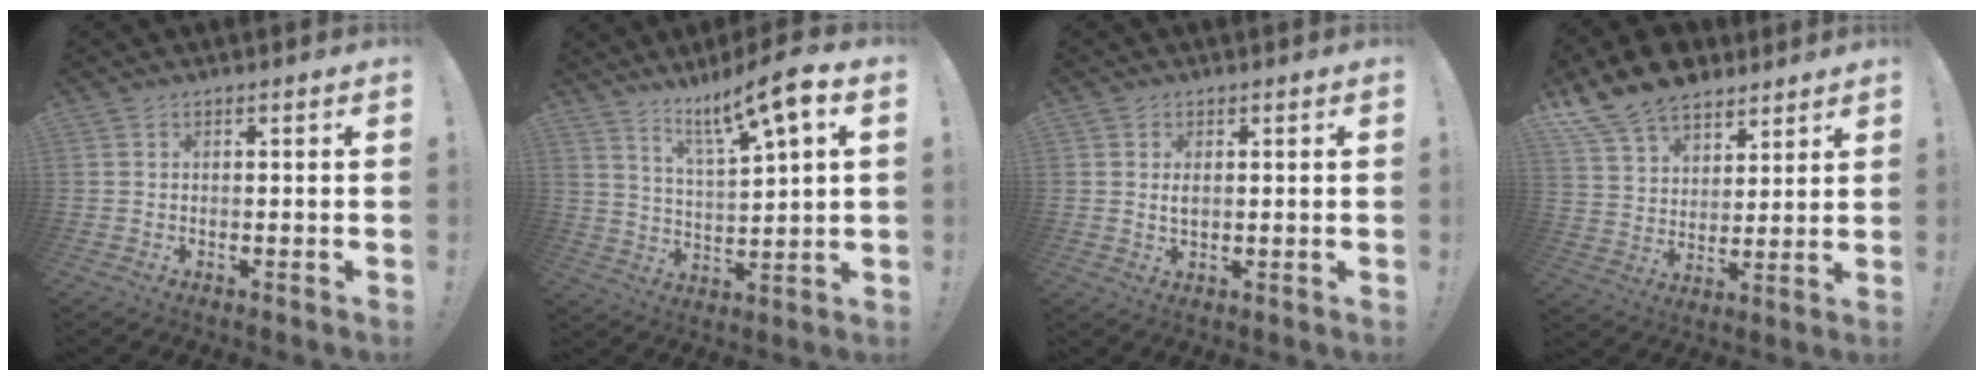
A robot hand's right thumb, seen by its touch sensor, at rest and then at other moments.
{"total": 11.7, "force": [7.6, 1.2, 8.9], "torque": [-0.150, -0.048, 0.116]}
{"total": 2.0, "force": [0.4, 1.4, 1.3], "torque": [-0.020, -0.001, 0.006]}
{"total": 14.3, "force": [10.9, 7.9, 4.6], "torque": [-0.087, -0.076, 0.209]}